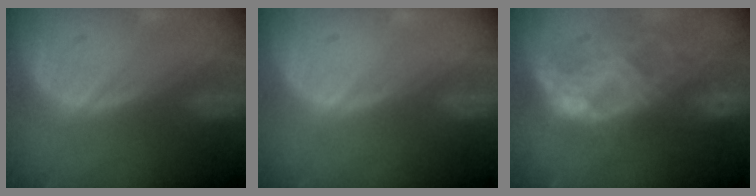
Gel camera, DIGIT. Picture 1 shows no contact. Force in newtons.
{"total": 0.0}
{"total": 9.7, "press": 8.9, "slide": 3.9}